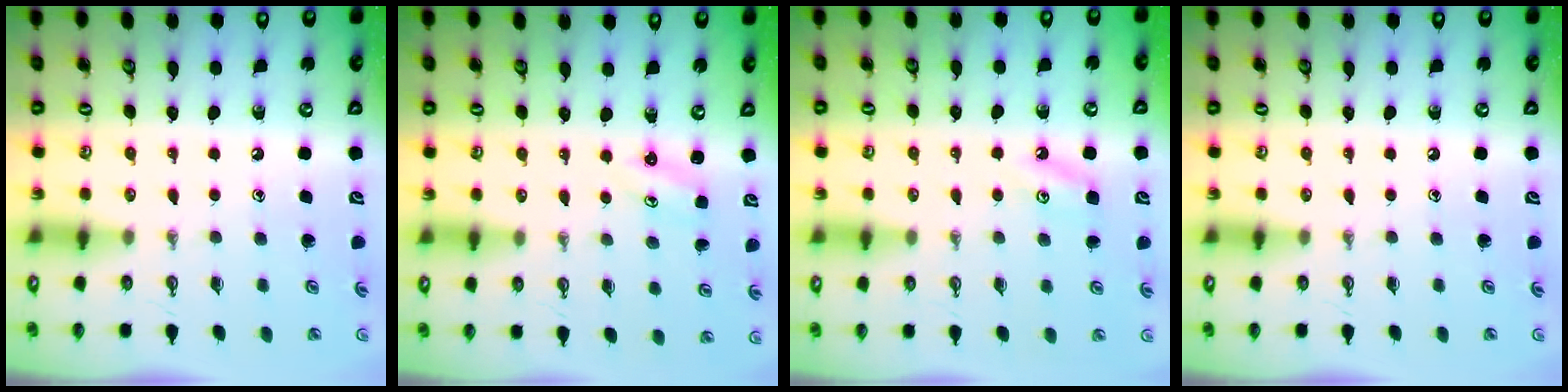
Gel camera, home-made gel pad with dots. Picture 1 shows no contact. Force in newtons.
{"total": 2.5, "press": 2.5, "slide": 0.3}
{"total": 3.4, "press": 3.4, "slide": 0.6}
{"total": 0.0}